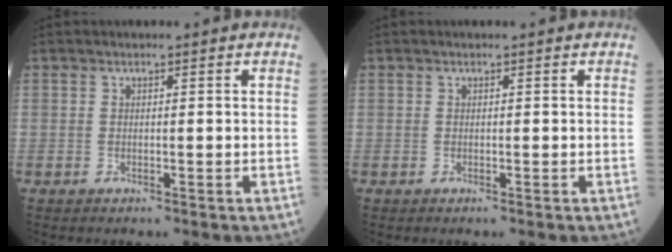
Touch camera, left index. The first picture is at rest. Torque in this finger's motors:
{"motor_torque": [0.00, 0.00, 0.00, 0.00]}